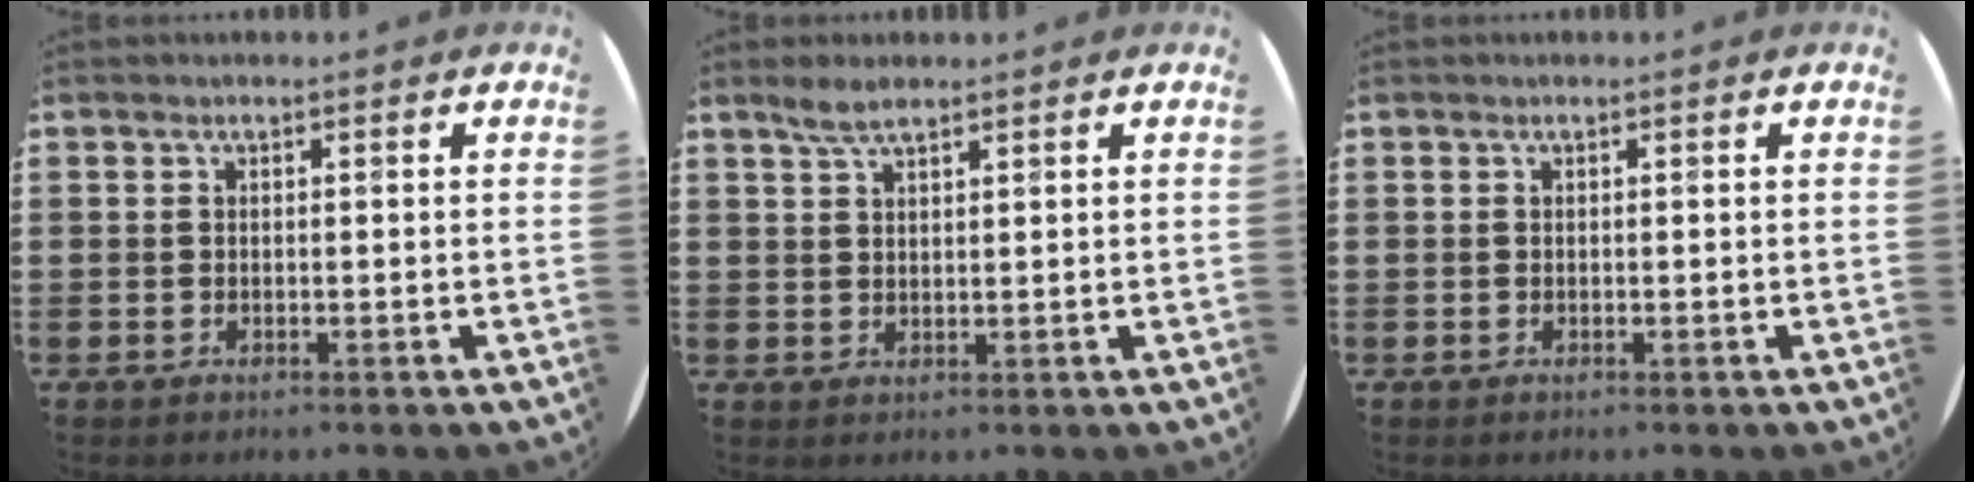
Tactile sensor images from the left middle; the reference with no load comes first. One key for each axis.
{"total": 2.8, "fx": 2.2, "fy": 0.6, "fz": 1.7, "tx": -0.037, "ty": 0.004, "tz": 0.040}
{"total": 0.0}